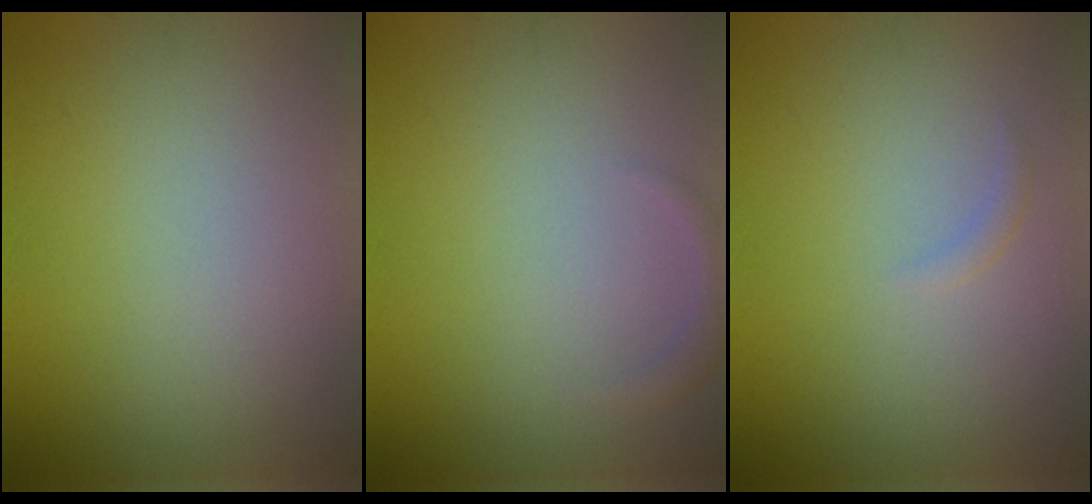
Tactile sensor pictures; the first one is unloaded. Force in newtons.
{"total": 1.2, "press": 1.2, "slide": 0.1}
{"total": 0.7, "press": 0.7, "slide": 0.1}